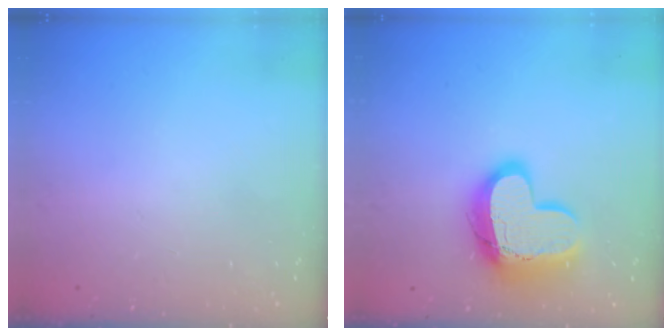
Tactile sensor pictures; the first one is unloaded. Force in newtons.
{"total": 16.2, "press": 16.1, "slide": 1.3}